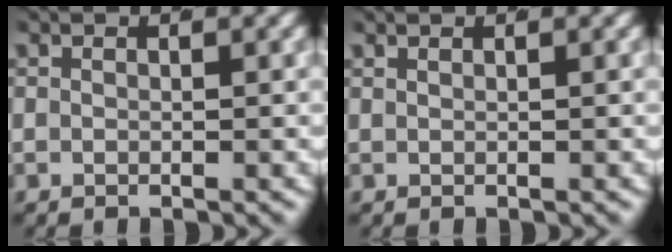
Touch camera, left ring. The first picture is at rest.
{"total": 0.7, "force": [0.4, -0.6, 0.0], "torque": [0.006, -0.001, 0.009]}